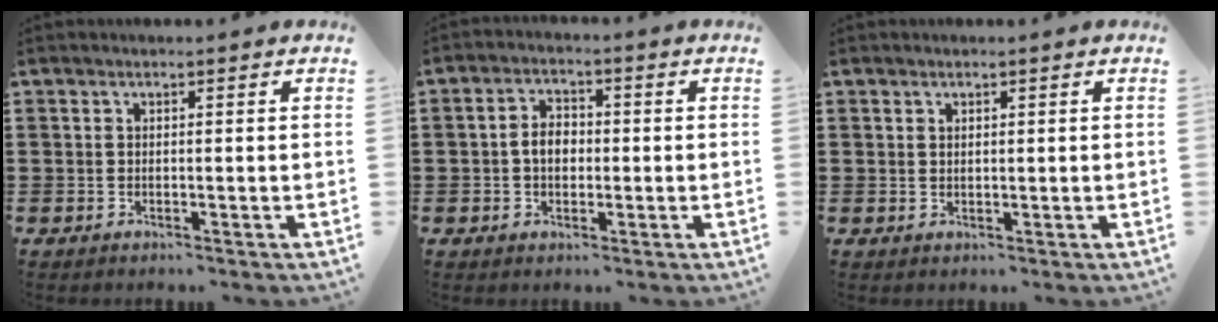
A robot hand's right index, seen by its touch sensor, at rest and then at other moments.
{"total": 3.7, "force": [-0.4, 2.5, 2.7], "torque": [-0.056, 0.008, -0.009]}
{"total": 0.8, "force": [0.6, 0.5, 0.3], "torque": [-0.006, 0.004, 0.011]}